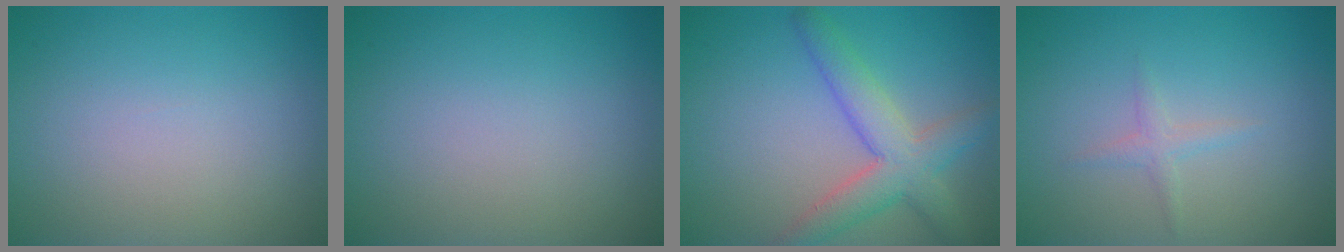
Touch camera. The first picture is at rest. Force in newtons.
{"total": 0.0}
{"total": 5.1, "press": 5.1, "slide": 0.2}
{"total": 1.1, "press": 1.1, "slide": 0.0}